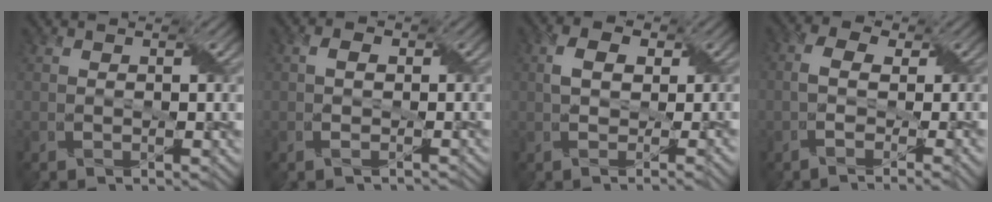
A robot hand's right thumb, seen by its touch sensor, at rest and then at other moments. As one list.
[{"total": 2.4, "force": [-0.7, 1.8, 1.4], "torque": [-0.022, -0.001, -0.011]}, {"total": 3.9, "force": [0.1, 2.0, 3.4], "torque": [-0.053, 0.004, -0.004]}, {"total": 4.4, "force": [-1.2, 1.6, 3.9], "torque": [-0.070, 0.000, -0.026]}]